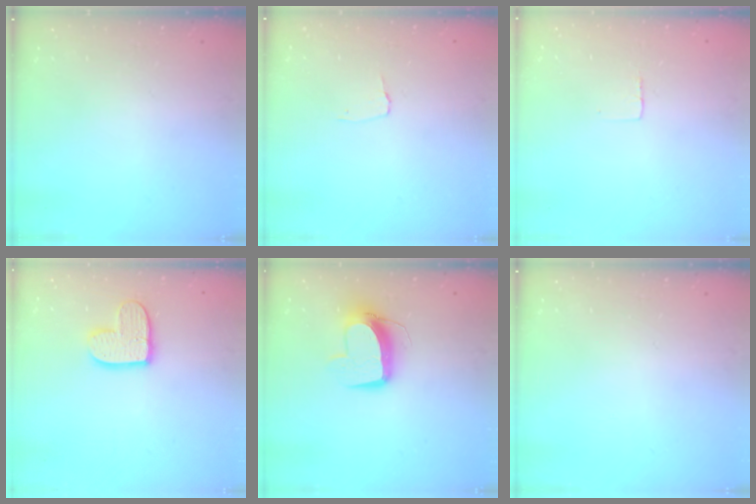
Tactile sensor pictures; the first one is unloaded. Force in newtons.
{"total": 2.7, "press": 2.7, "slide": 0.3}
{"total": 2.3, "press": 2.3, "slide": 0.1}
{"total": 11.0, "press": 10.9, "slide": 0.9}
{"total": 10.7, "press": 10.6, "slide": 1.1}
{"total": 0.0}